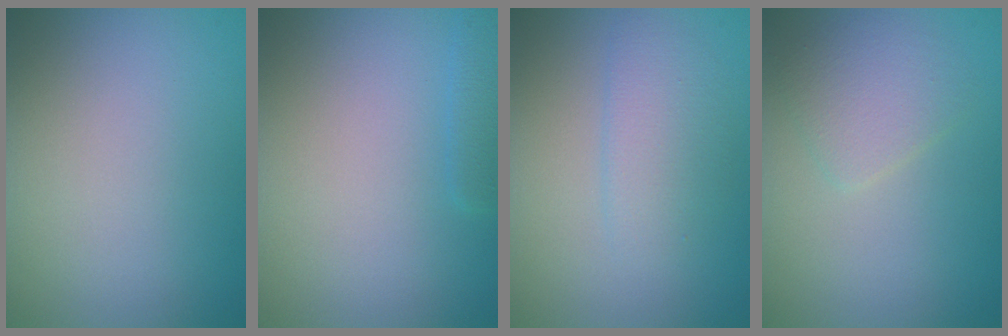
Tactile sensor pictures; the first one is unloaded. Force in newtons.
{"total": 1.4, "press": 1.4, "slide": 0.1}
{"total": 2.4, "press": 2.4, "slide": 0.0}
{"total": 2.4, "press": 2.4, "slide": 0.1}